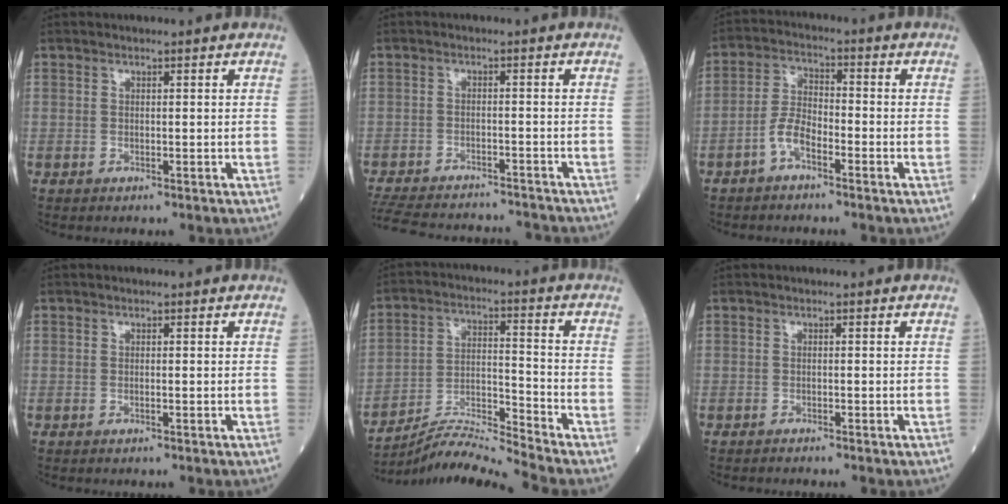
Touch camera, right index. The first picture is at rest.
{"total": 17.3, "force": [-15.9, 3.9, 5.6], "torque": [-0.149, -0.015, -0.221]}
{"total": 4.8, "force": [-2.7, 1.9, 3.5], "torque": [-0.074, 0.010, -0.056]}
{"total": 0.0}
{"total": 9.0, "force": [-8.5, -2.9, 1.0], "torque": [-0.028, 0.010, -0.155]}
{"total": 1.0, "force": [-0.9, -0.2, 0.3], "torque": [-0.006, 0.000, -0.014]}